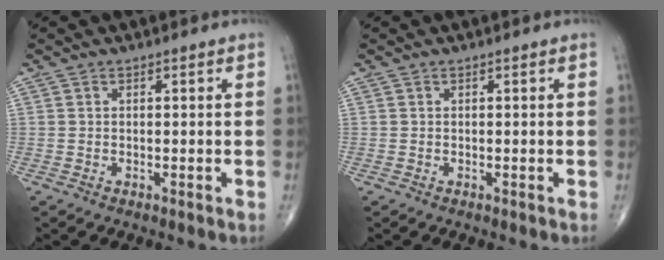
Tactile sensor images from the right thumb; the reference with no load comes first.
{"total": 0.0}